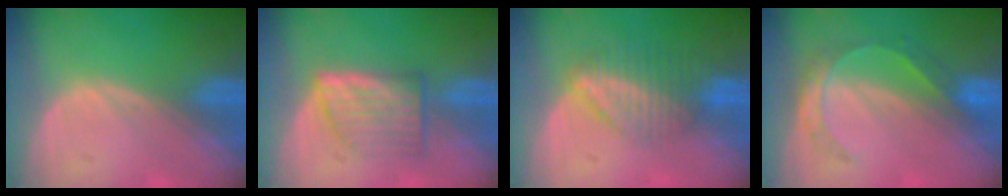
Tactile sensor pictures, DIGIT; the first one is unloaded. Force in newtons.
{"total": 5.9, "press": 5.7, "slide": 1.4}
{"total": 6.9, "press": 6.0, "slide": 3.5}
{"total": 5.6, "press": 4.8, "slide": 2.9}